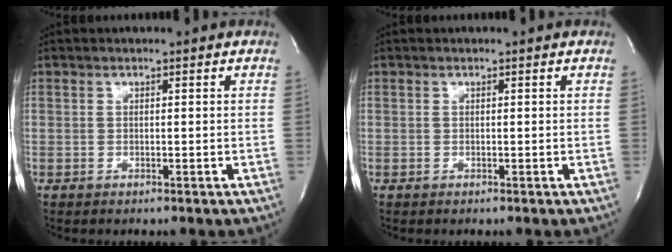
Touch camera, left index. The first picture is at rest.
{"total": 0.0}